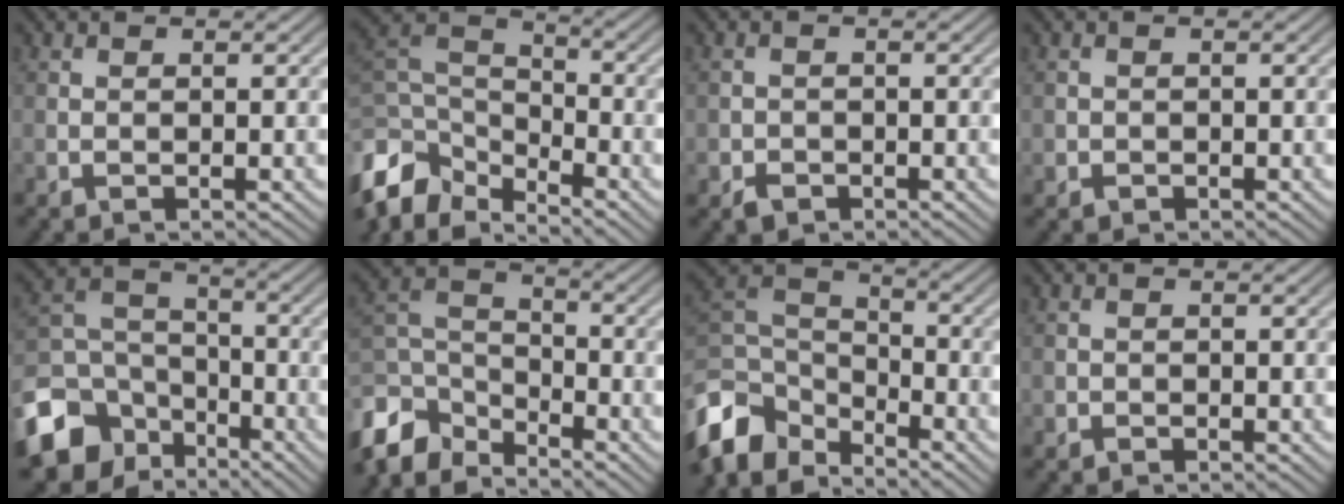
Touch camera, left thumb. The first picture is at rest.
{"total": 10.0, "force": [-6.6, 5.1, 5.6], "torque": [-0.134, -0.005, -0.140]}
{"total": 1.8, "force": [-1.1, 1.4, 0.5], "torque": [-0.003, -0.003, -0.025]}
{"total": 1.1, "force": [-0.4, 1.0, 0.1], "torque": [0.003, -0.006, -0.012]}
{"total": 11.7, "force": [-6.4, 8.3, 5.1], "torque": [-0.144, -0.021, -0.132]}
{"total": 9.6, "force": [-7.0, 4.8, 4.5], "torque": [-0.111, -0.011, -0.155]}
{"total": 10.2, "force": [-6.6, 5.8, 5.2], "torque": [-0.135, -0.007, -0.145]}
{"total": 0.8, "force": [-0.5, 0.7, 0.1], "torque": [0.001, -0.003, -0.011]}